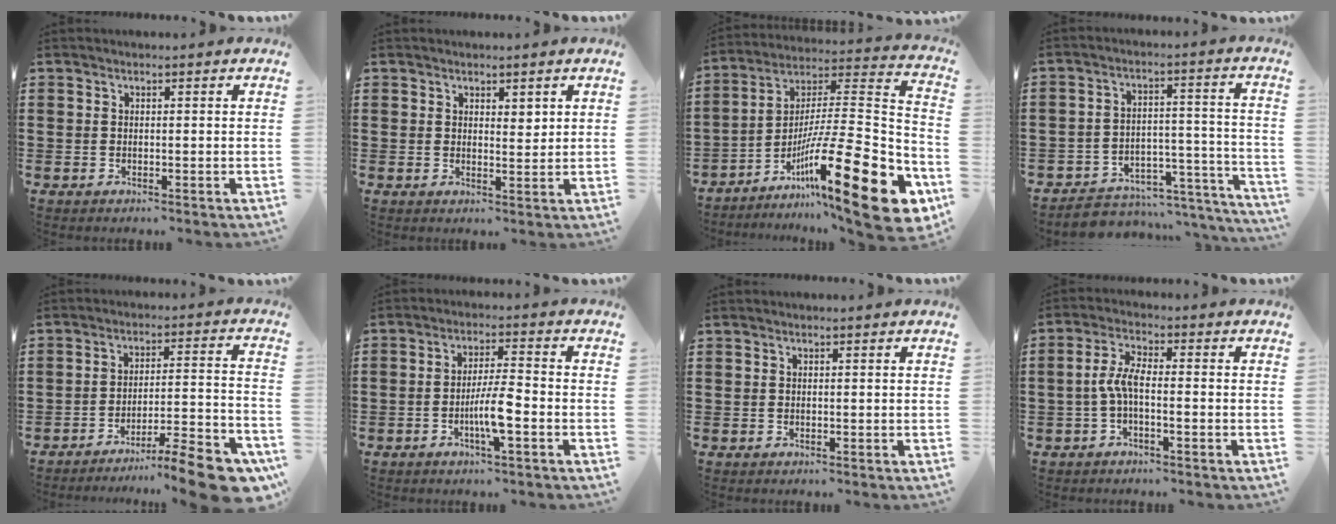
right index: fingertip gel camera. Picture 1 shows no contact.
{"total": 2.0, "force": [1.5, 1.1, 0.5], "torque": [-0.006, 0.003, 0.027]}
{"total": 22.4, "force": [-9.6, 3.9, 19.8], "torque": [-0.320, 0.012, -0.163]}
{"total": 3.8, "force": [-3.3, 1.7, 0.6], "torque": [-0.018, 0.006, -0.072]}
{"total": 10.2, "force": [-8.2, 0.7, 6.0], "torque": [-0.081, 0.017, -0.156]}
{"total": 5.7, "force": [-2.1, 0.8, 5.2], "torque": [-0.102, -0.003, -0.042]}
{"total": 0.0}
{"total": 4.5, "force": [-1.0, 1.4, 4.1], "torque": [-0.104, -0.004, -0.028]}